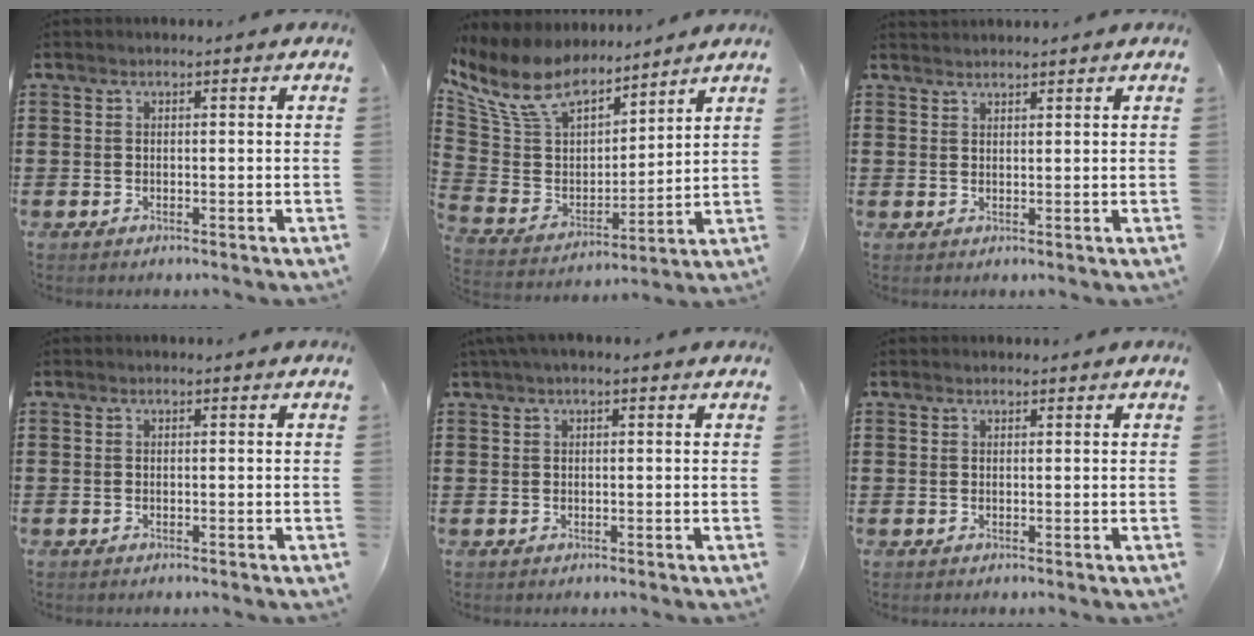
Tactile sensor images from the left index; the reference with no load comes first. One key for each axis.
{"total": 11.2, "fx": 9.1, "fy": 4.7, "fz": 4.6, "tx": -0.141, "ty": -0.049, "tz": 0.167}
{"total": 1.3, "fx": 1.3, "fy": -0.1, "fz": 0.0, "tx": -0.002, "ty": 0.000, "tz": 0.027}
{"total": 0.0}
{"total": 1.1, "fx": 0.5, "fy": 0.1, "fz": 1.0, "tx": -0.021, "ty": -0.001, "tz": 0.010}
{"total": 0.6, "fx": 0.6, "fy": 0.1, "fz": 0.1, "tx": -0.002, "ty": 0.000, "tz": 0.012}